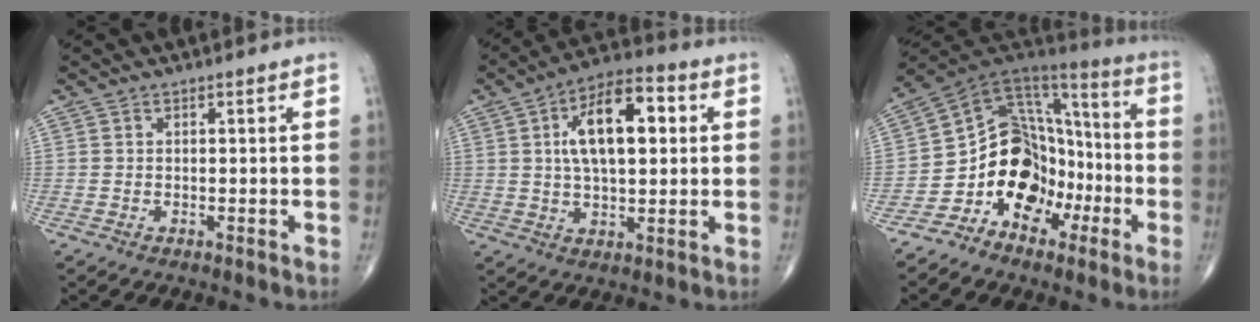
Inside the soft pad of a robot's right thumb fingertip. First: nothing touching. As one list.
[{"total": 14.9, "force": [3.2, 7.1, 12.7], "torque": [-0.196, 0.013, 0.047]}, {"total": 15.7, "force": [-7.0, 11.7, 7.7], "torque": [-0.075, 0.102, -0.129]}]